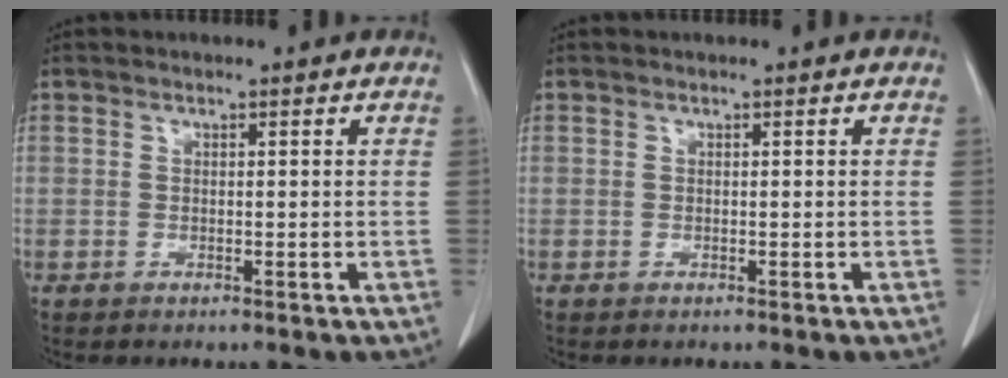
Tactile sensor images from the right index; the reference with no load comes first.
{"total": 0.0}